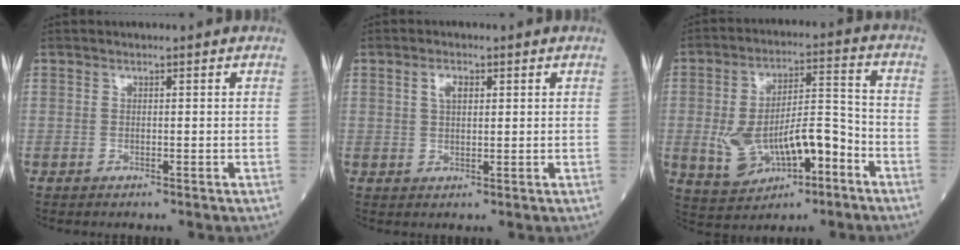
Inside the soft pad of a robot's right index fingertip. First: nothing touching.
{"total": 2.6, "force": [1.1, 1.2, 2.0], "torque": [-0.043, 0.002, 0.022]}
{"total": 13.4, "force": [-4.3, 5.7, 11.4], "torque": [-0.210, 0.021, -0.061]}